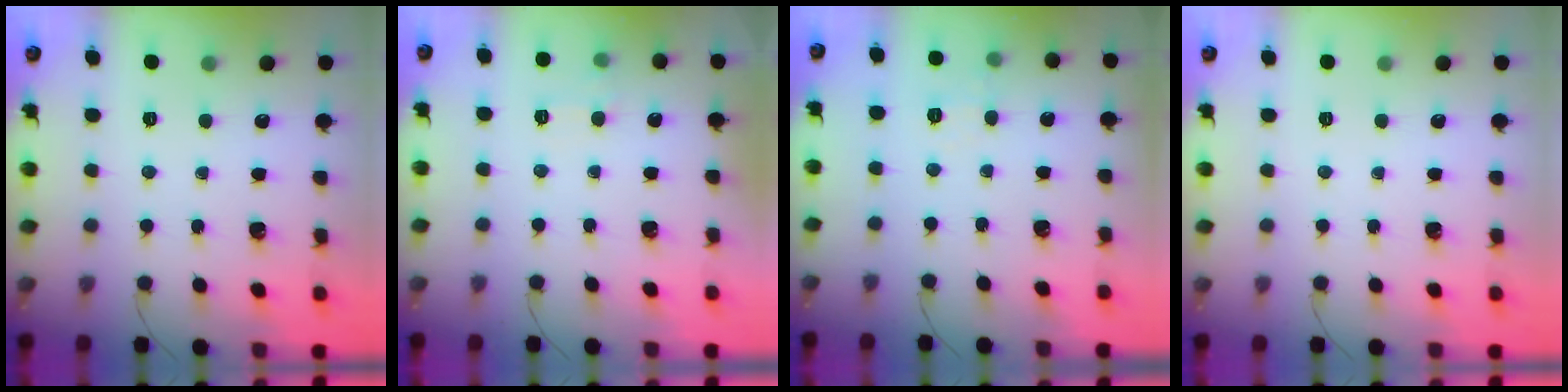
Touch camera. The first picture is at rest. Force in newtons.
{"total": 6.4, "press": 6.2, "slide": 1.6}
{"total": 5.7, "press": 5.5, "slide": 1.4}
{"total": 0.0}